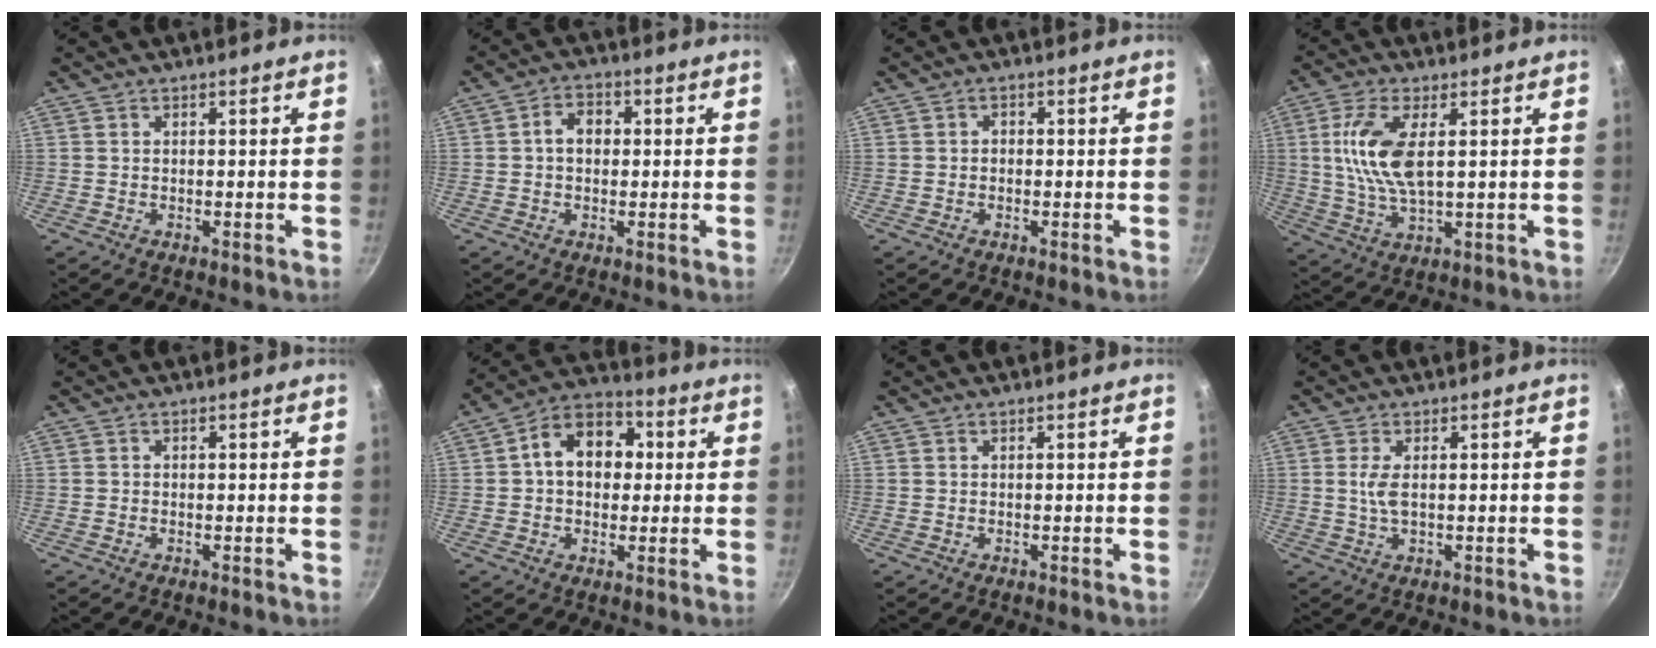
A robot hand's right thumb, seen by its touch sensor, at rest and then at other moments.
{"total": 5.0, "force": [0.4, 3.8, 3.1], "torque": [-0.028, 0.013, -0.002]}
{"total": 1.2, "force": [-0.3, 1.0, 0.6], "torque": [-0.009, 0.006, -0.007]}
{"total": 10.9, "force": [2.0, 4.6, 9.7], "torque": [-0.201, -0.002, 0.042]}
{"total": 0.0}
{"total": 12.5, "force": [1.7, 9.3, 8.2], "torque": [-0.084, 0.025, 0.007]}
{"total": 0.0}
{"total": 3.3, "force": [0.4, 1.4, 2.9], "torque": [-0.060, -0.002, 0.009]}